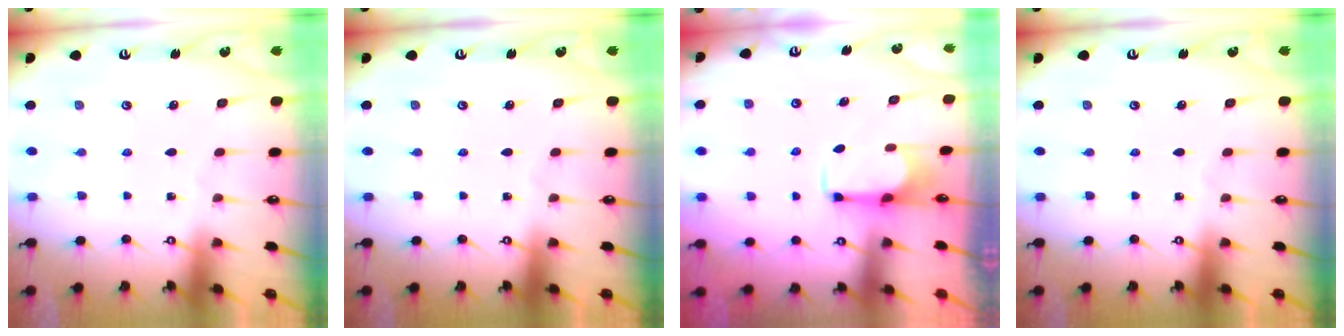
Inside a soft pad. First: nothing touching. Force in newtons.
{"total": 0.0}
{"total": 2.8, "press": 2.7, "slide": 0.7}
{"total": 0.0}